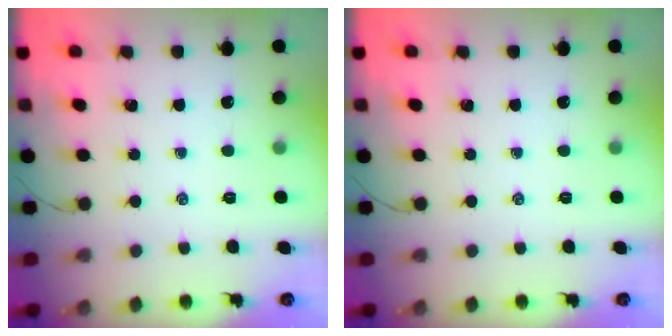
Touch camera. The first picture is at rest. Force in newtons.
{"total": 0.0}